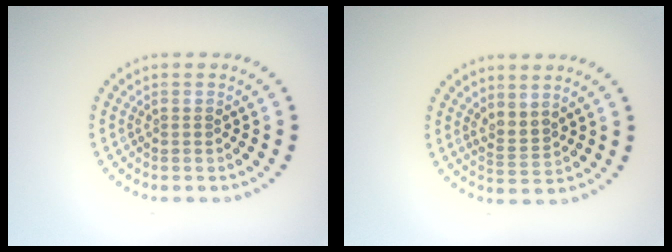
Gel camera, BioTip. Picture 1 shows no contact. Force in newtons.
{"total": 1.8, "press": 1.4, "slide": 1.2}